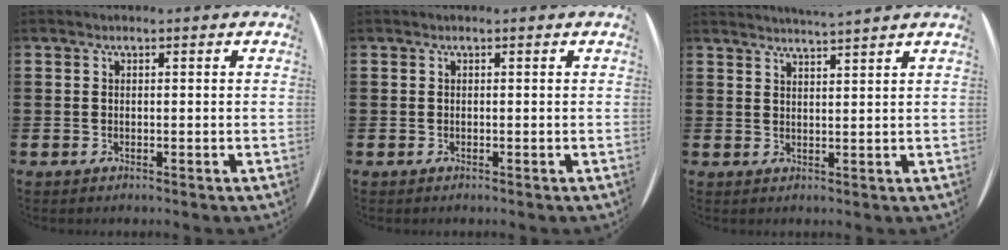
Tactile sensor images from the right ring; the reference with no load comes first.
{"total": 0.0}
{"total": 2.4, "force": [2.3, -0.9, -0.2], "torque": [0.003, -0.014, 0.042]}